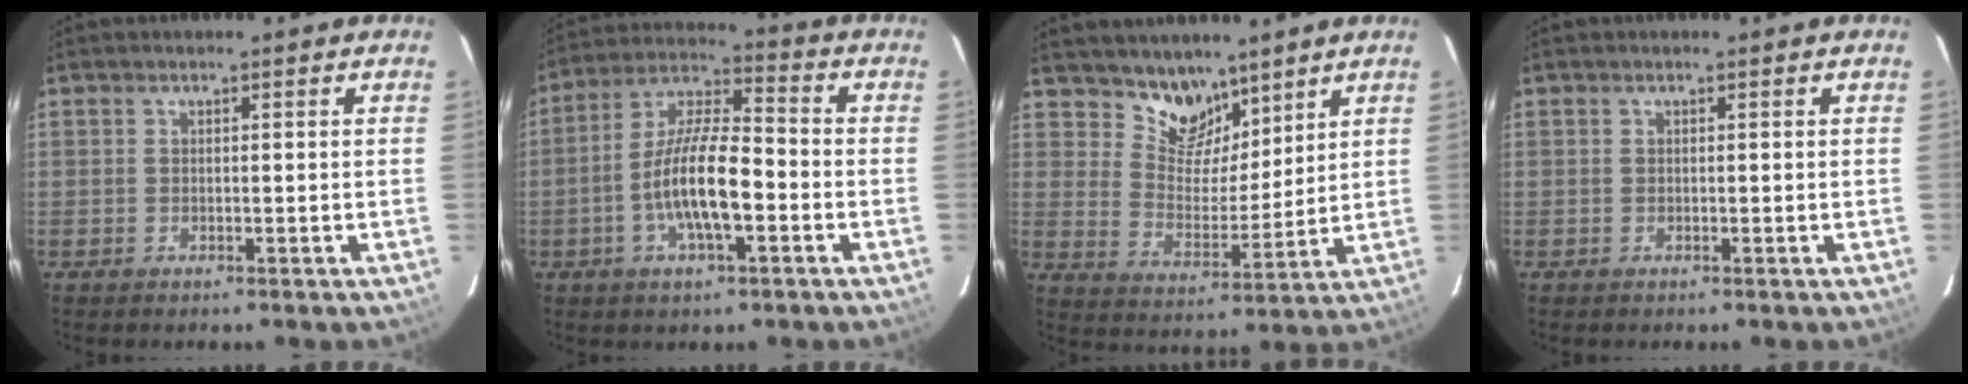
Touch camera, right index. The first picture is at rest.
{"total": 12.9, "force": [-3.9, 3.6, 11.8], "torque": [-0.235, 0.003, -0.075]}
{"total": 8.9, "force": [6.9, 4.9, 2.7], "torque": [-0.044, -0.009, 0.126]}
{"total": 0.0}